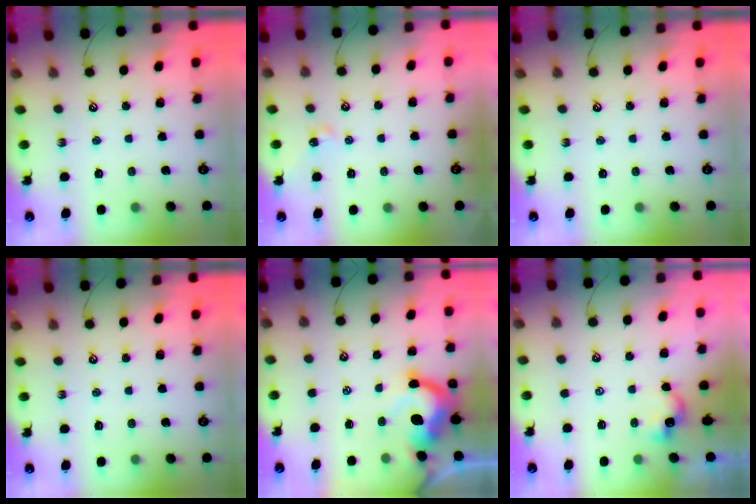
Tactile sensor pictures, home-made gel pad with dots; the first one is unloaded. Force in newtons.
{"total": 2.0, "press": 2.0, "slide": 0.4}
{"total": 0.0}
{"total": 0.0}
{"total": 7.1, "press": 7.0, "slide": 1.3}
{"total": 1.7, "press": 1.7, "slide": 0.2}